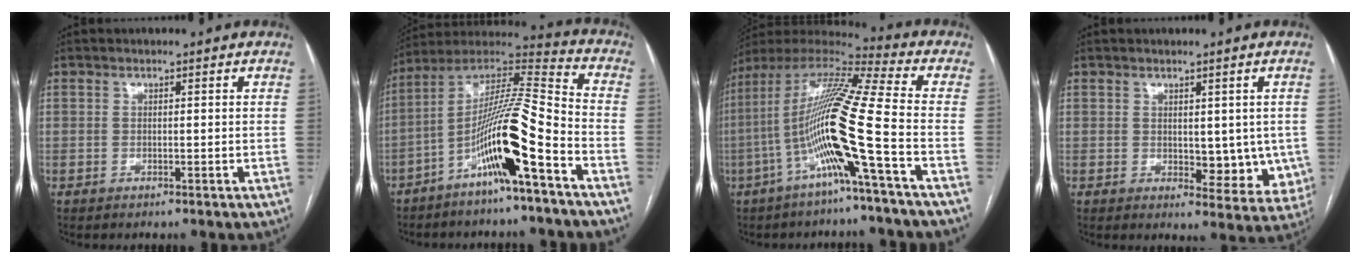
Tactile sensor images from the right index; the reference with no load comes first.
{"total": 15.3, "force": [-7.2, -0.1, 13.5], "torque": [-0.252, 0.005, -0.135]}
{"total": 17.3, "force": [-5.2, -1.3, 16.4], "torque": [-0.319, 0.004, -0.112]}
{"total": 7.2, "force": [0.2, 3.9, 6.0], "torque": [-0.050, -0.013, 0.010]}